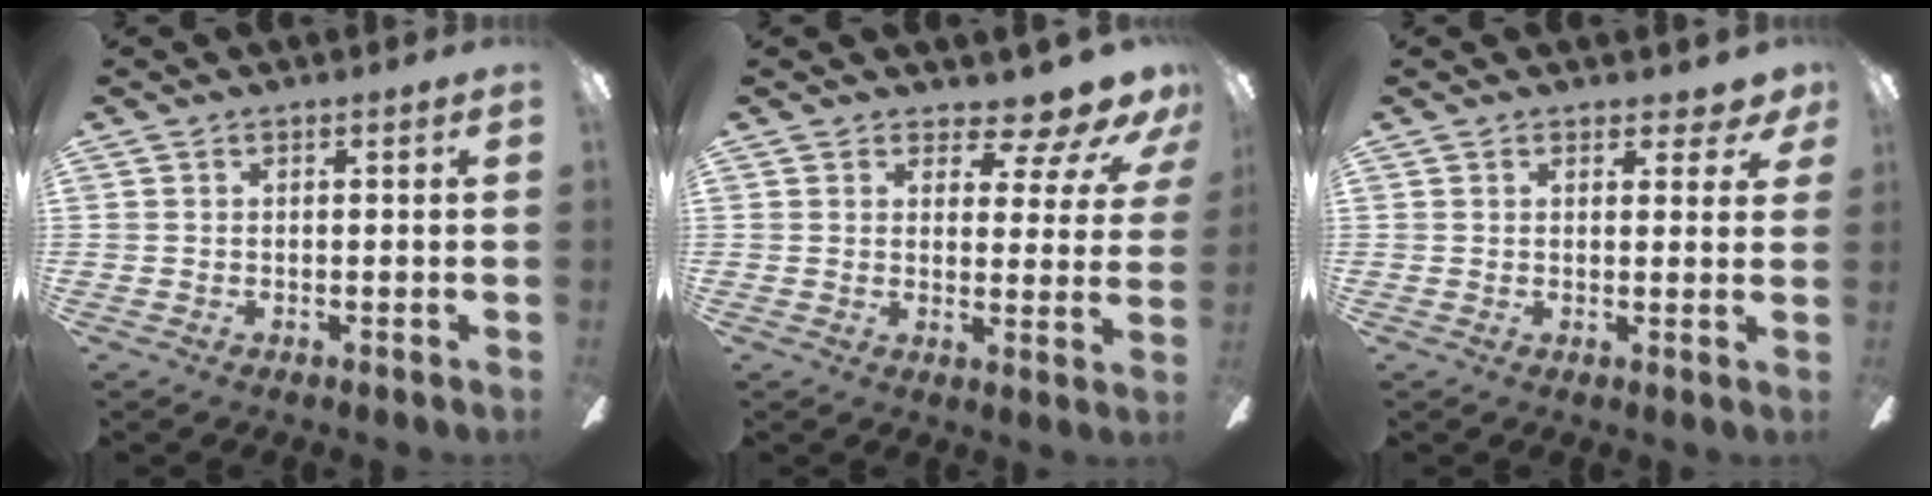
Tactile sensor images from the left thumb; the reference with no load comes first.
{"total": 9.2, "force": [7.4, 3.4, 4.4], "torque": [-0.043, -0.061, 0.129]}
{"total": 2.8, "force": [2.0, 1.5, 1.3], "torque": [-0.005, -0.009, 0.033]}